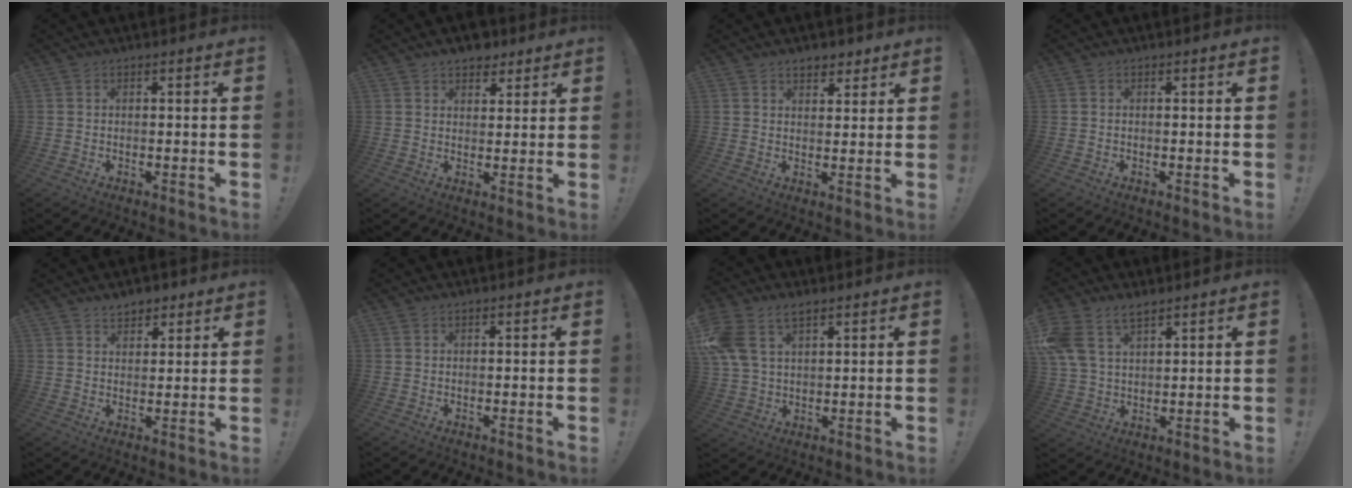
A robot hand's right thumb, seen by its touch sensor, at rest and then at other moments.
{"total": 6.0, "force": [4.6, 3.3, 2.0], "torque": [-0.018, -0.023, 0.083]}
{"total": 4.4, "force": [3.2, 2.6, 1.5], "torque": [-0.010, -0.013, 0.056]}
{"total": 0.0}
{"total": 4.1, "force": [3.3, 2.3, 0.9], "torque": [0.002, -0.018, 0.059]}
{"total": 0.0}
{"total": 9.4, "force": [5.4, 5.5, 5.5], "torque": [-0.106, -0.014, 0.107]}
{"total": 9.0, "force": [5.9, 4.9, 4.7], "torque": [-0.097, -0.020, 0.117]}